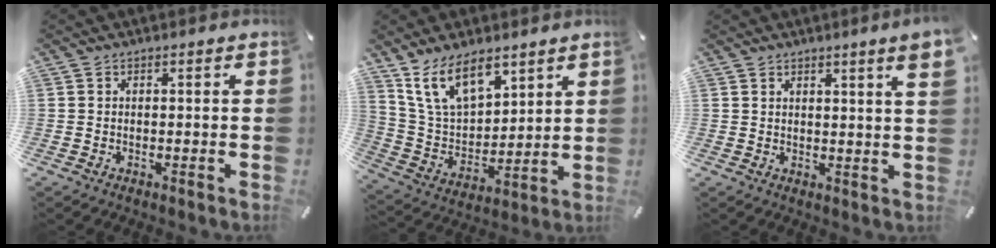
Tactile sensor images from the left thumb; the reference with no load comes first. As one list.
[{"total": 13.3, "force": [9.3, 7.1, 6.3], "torque": [-0.155, -0.044, 0.177]}, {"total": 3.7, "force": [2.6, 0.1, 2.6], "torque": [-0.039, -0.009, 0.041]}]